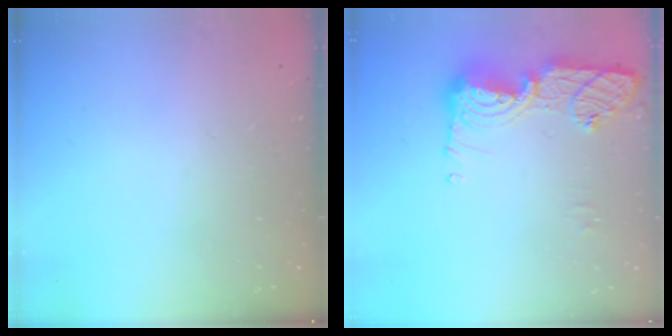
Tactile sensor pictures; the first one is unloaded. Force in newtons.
{"total": 13.4, "press": 13.4, "slide": 1.3}